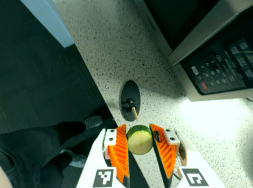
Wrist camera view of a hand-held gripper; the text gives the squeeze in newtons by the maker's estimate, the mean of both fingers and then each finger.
{"total": 9.6, "left": 9.8, "right": 9.4}